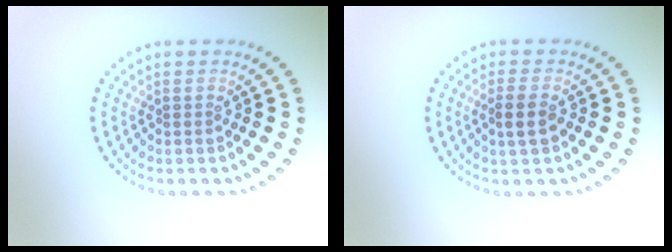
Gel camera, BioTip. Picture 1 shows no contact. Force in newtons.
{"total": 1.8, "press": 1.7, "slide": 0.6}